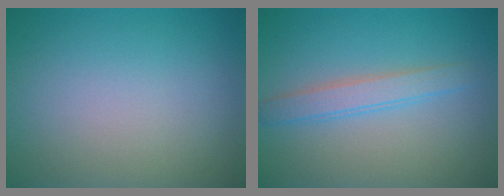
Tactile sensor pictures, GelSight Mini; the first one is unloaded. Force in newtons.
{"total": 2.5, "press": 2.5, "slide": 0.0}